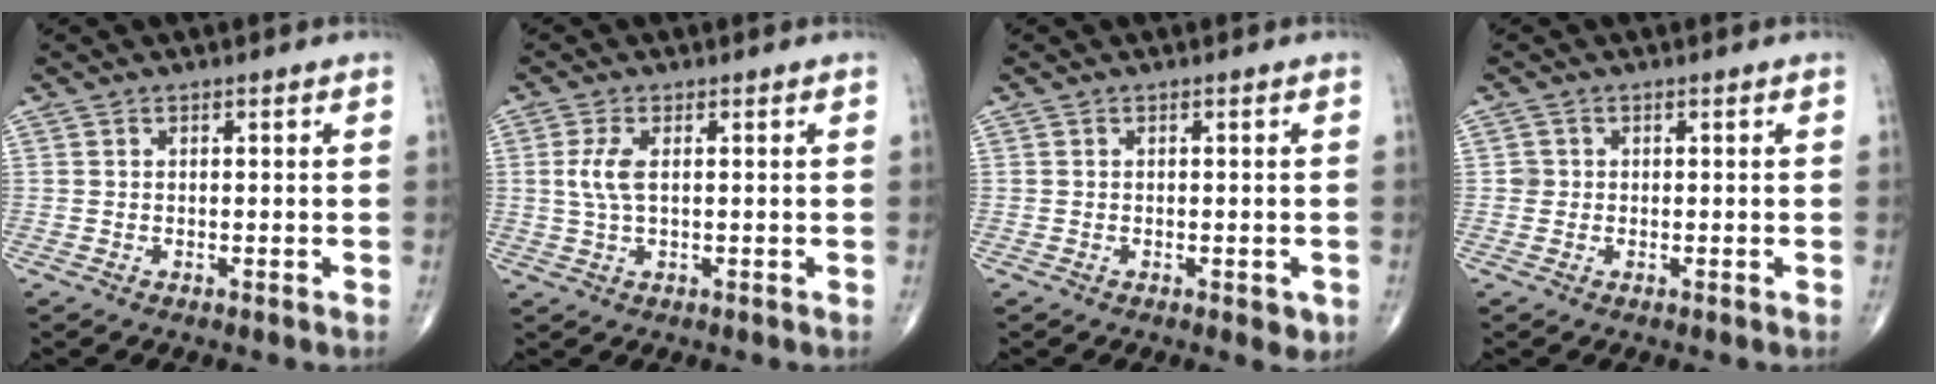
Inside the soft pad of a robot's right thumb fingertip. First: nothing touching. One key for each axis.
{"total": 4.0, "fx": 0.6, "fy": 1.5, "fz": 3.7, "tx": -0.096, "ty": 0.003, "tz": 0.013}
{"total": 2.0, "fx": -0.7, "fy": 1.0, "fz": 1.6, "tx": -0.013, "ty": -0.002, "tz": -0.006}
{"total": 1.2, "fx": 0.0, "fy": 1.2, "fz": 0.1, "tx": 0.007, "ty": 0.004, "tz": -0.001}